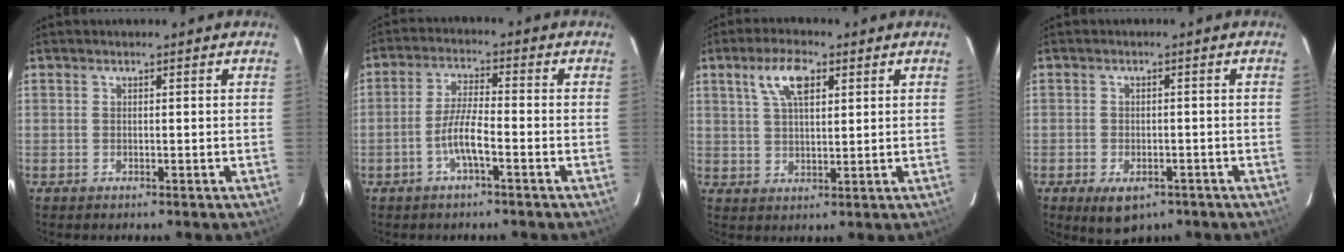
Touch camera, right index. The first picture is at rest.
{"total": 5.3, "force": [-2.6, 0.5, 4.6], "torque": [-0.097, 0.004, -0.050]}
{"total": 7.0, "force": [3.3, 2.8, 5.5], "torque": [-0.105, 0.014, 0.061]}
{"total": 6.5, "force": [-3.8, 3.6, 3.8], "torque": [-0.072, -0.014, -0.053]}